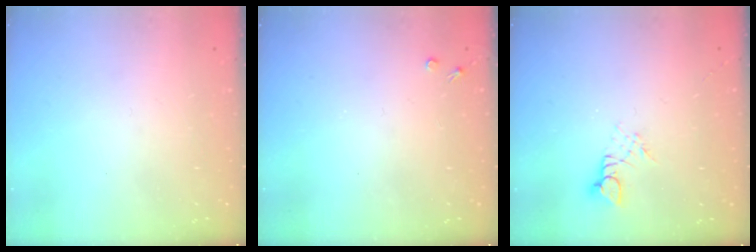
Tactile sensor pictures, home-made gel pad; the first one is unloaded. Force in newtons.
{"total": 2.7, "press": 2.7, "slide": 0.4}
{"total": 2.6, "press": 2.6, "slide": 0.3}